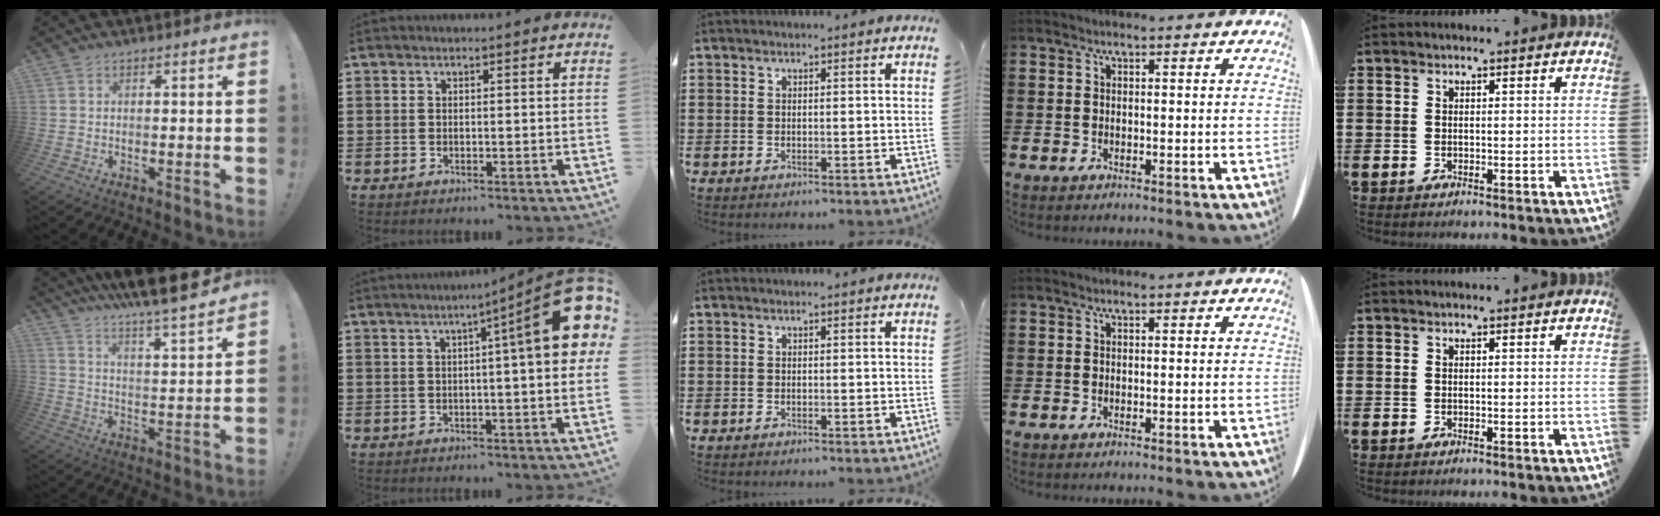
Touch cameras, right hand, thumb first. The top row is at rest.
{"thumb": {"total": 9.2, "force": [8.2, -0.3, 4.1], "torque": [-0.078, -0.086, 0.132]}, "index": {"total": 11.6, "force": [3.4, 1.4, 11.0], "torque": [-0.144, -0.038, 0.051]}}